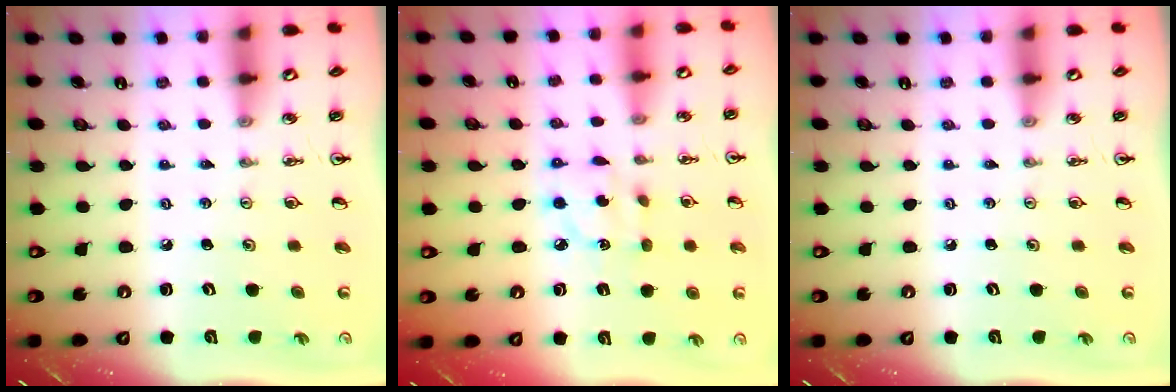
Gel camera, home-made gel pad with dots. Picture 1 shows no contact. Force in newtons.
{"total": 6.8, "press": 6.8, "slide": 0.1}
{"total": 0.0}